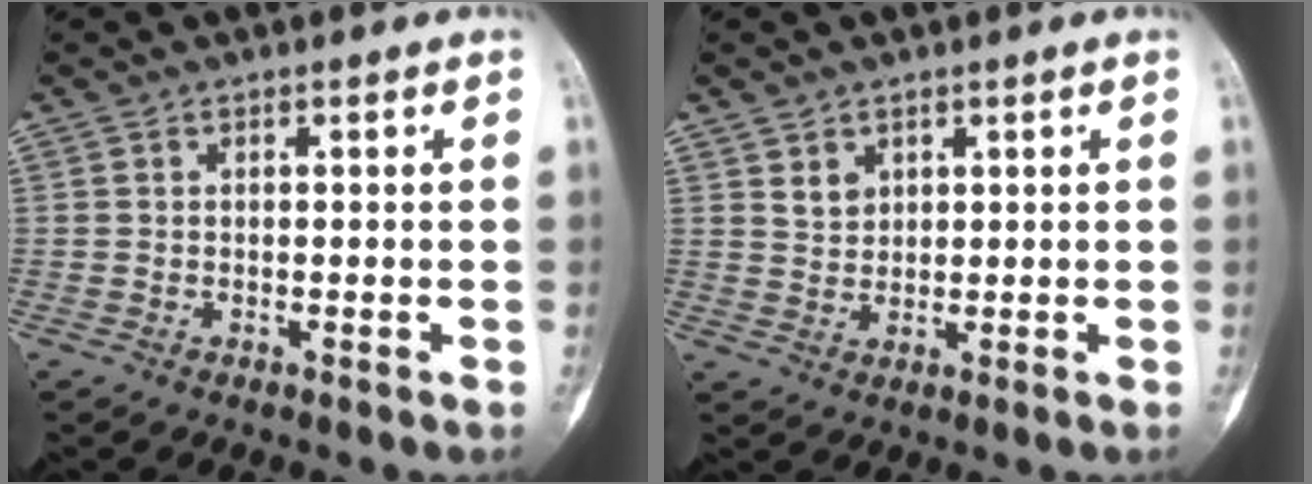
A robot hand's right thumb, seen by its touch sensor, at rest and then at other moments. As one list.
[{"total": 2.8, "force": [1.6, 2.0, 1.1], "torque": [-0.007, -0.013, 0.033]}]